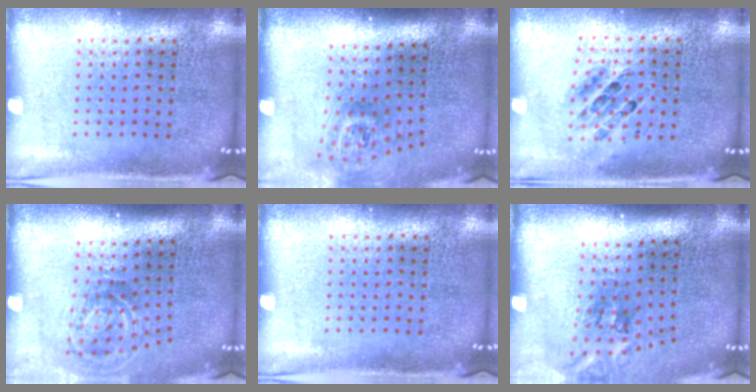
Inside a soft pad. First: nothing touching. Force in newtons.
{"total": 1.8, "press": 1.2, "slide": 1.4}
{"total": 0.8, "press": 0.7, "slide": 0.1}
{"total": 2.0, "press": 1.2, "slide": 1.6}
{"total": 0.0}
{"total": 2.1, "press": 1.3, "slide": 1.6}